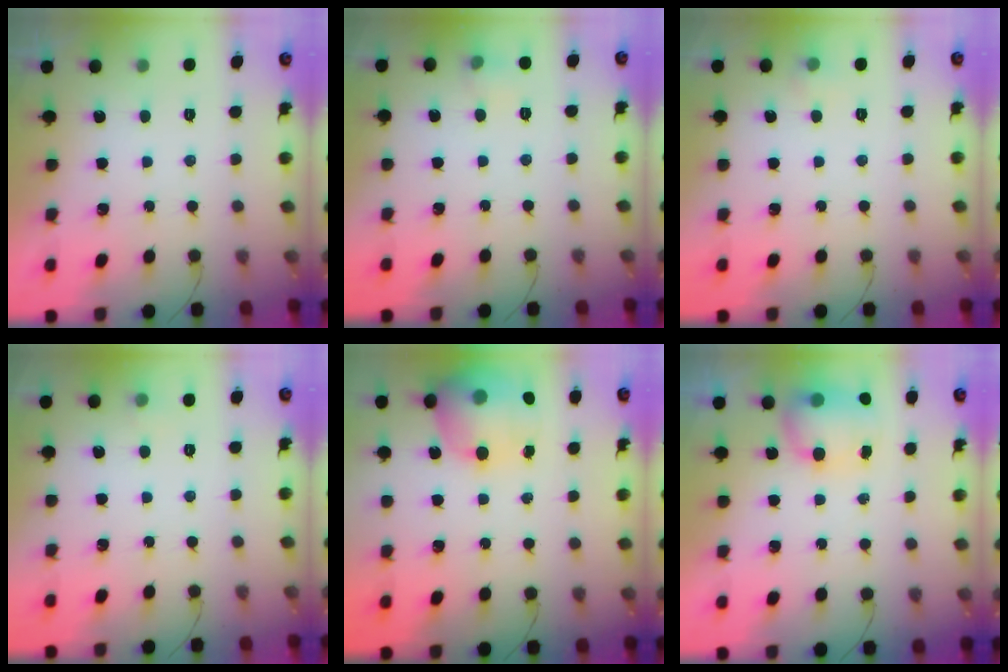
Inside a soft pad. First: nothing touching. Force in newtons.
{"total": 4.9, "press": 4.6, "slide": 1.4}
{"total": 4.3, "press": 4.1, "slide": 1.4}
{"total": 4.0, "press": 3.9, "slide": 1.0}
{"total": 18.1, "press": 17.9, "slide": 2.5}
{"total": 7.4, "press": 7.3, "slide": 0.9}